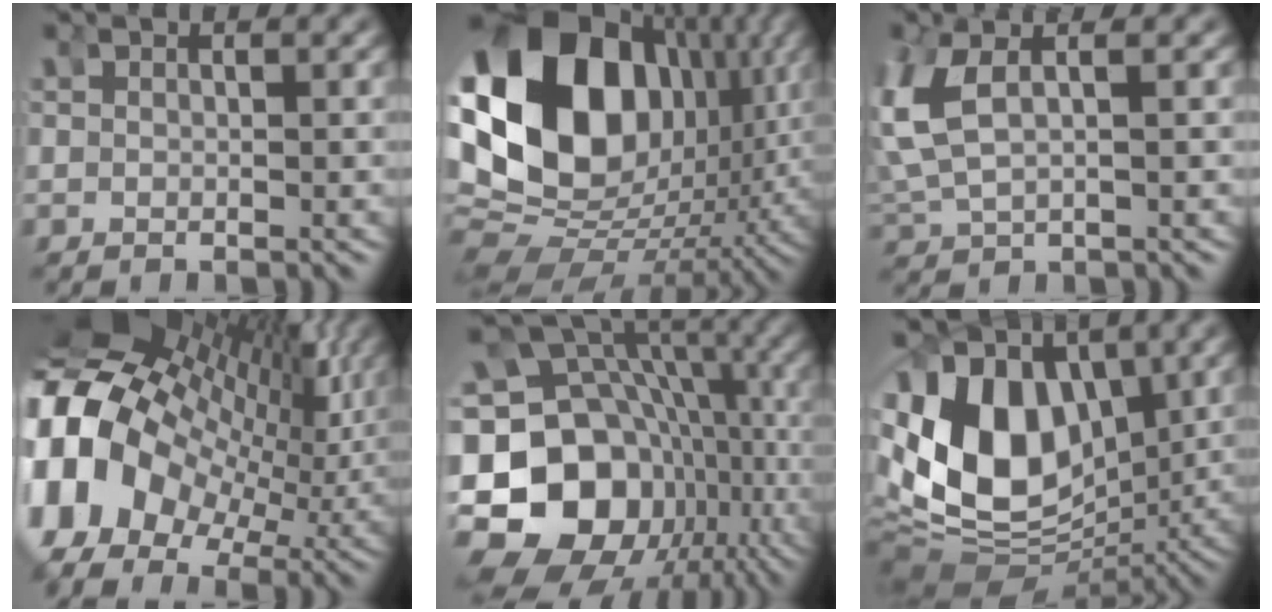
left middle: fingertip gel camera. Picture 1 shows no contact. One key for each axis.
{"total": 26.0, "fx": 1.4, "fy": 18.4, "fz": 18.3, "tx": -0.322, "ty": -0.012, "tz": 0.024}
{"total": 5.9, "fx": 1.0, "fy": 4.1, "fz": 4.1, "tx": -0.123, "ty": -0.005, "tz": 0.023}
{"total": 24.8, "fx": 3.0, "fy": 18.8, "fz": 15.9, "tx": -0.296, "ty": -0.004, "tz": 0.018}
{"total": 25.1, "fx": -4.0, "fy": 20.9, "fz": 13.3, "tx": -0.275, "ty": -0.085, "tz": -0.056}
{"total": 16.7, "fx": 0.1, "fy": 12.7, "fz": 11.0, "tx": -0.220, "ty": -0.054, "tz": 0.019}